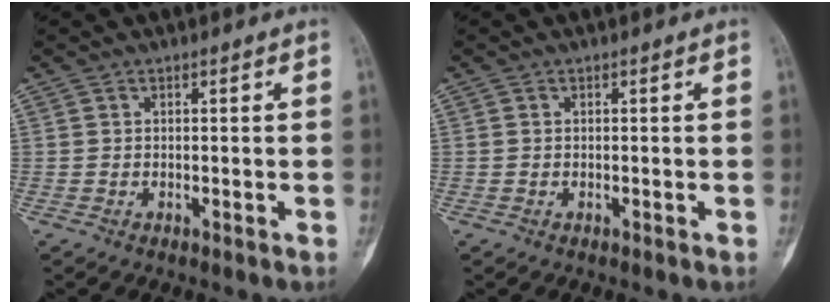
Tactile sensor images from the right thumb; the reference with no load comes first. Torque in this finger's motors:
{"motor_torque": [-0.42, -0.13, 0.24, 0.19, -0.02]}